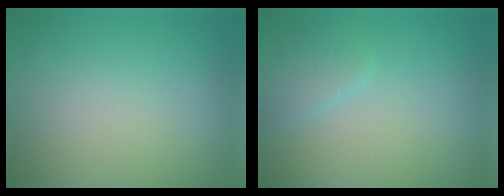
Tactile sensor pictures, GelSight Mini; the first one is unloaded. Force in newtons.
{"total": 1.7, "press": 1.7, "slide": 0.1}